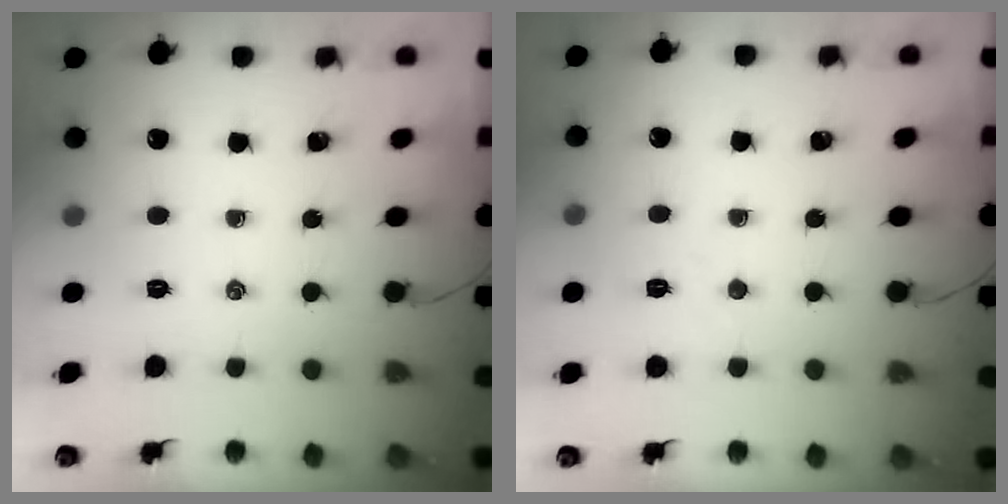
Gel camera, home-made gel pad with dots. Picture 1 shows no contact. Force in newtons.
{"total": 2.5, "press": 2.4, "slide": 0.7}